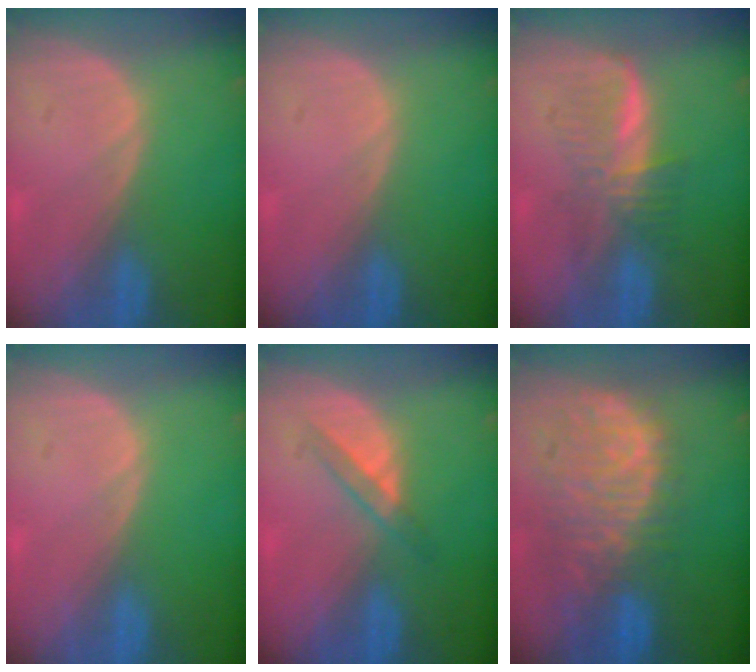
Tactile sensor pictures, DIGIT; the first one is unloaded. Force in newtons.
{"total": 0.0}
{"total": 5.2, "press": 5.2, "slide": 0.7}
{"total": 0.0}
{"total": 2.9, "press": 2.8, "slide": 1.0}
{"total": 11.3, "press": 9.7, "slide": 5.8}